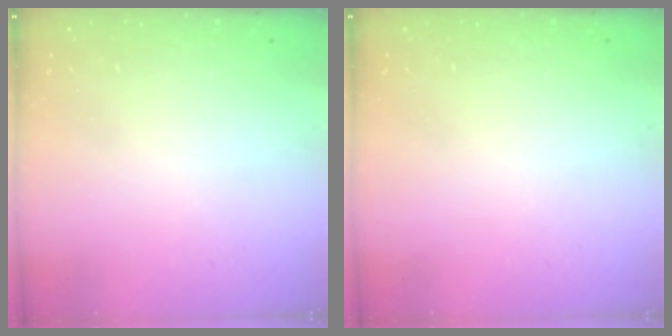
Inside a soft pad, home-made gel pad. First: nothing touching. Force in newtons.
{"total": 0.0}